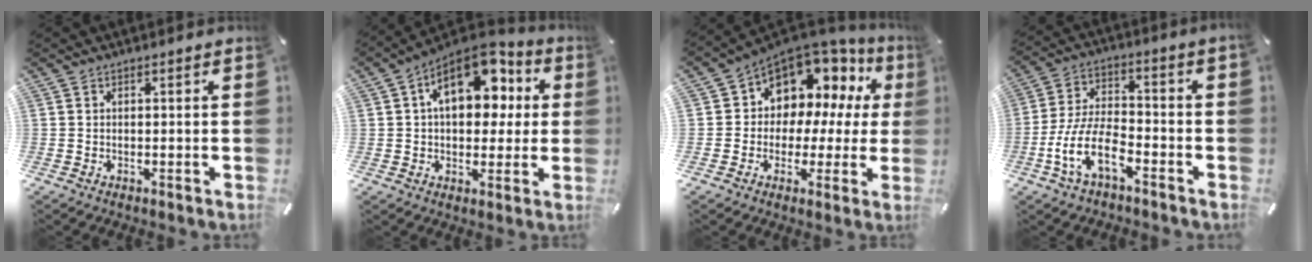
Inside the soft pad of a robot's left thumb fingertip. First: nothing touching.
{"total": 16.6, "force": [5.6, 10.7, 11.4], "torque": [-0.173, -0.020, 0.099]}
{"total": 9.6, "force": [5.6, 7.3, 2.8], "torque": [-0.052, -0.060, 0.105]}
{"total": 11.5, "force": [-5.9, 4.6, 8.7], "torque": [-0.197, 0.007, -0.114]}